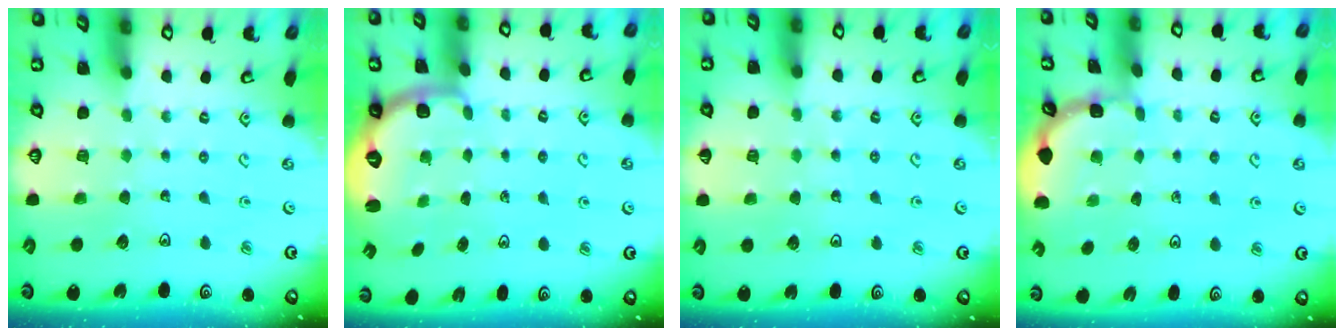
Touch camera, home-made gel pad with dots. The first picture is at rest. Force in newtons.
{"total": 2.3, "press": 1.7, "slide": 1.6}
{"total": 2.9, "press": 2.9, "slide": 0.4}
{"total": 1.6, "press": 1.6, "slide": 0.1}